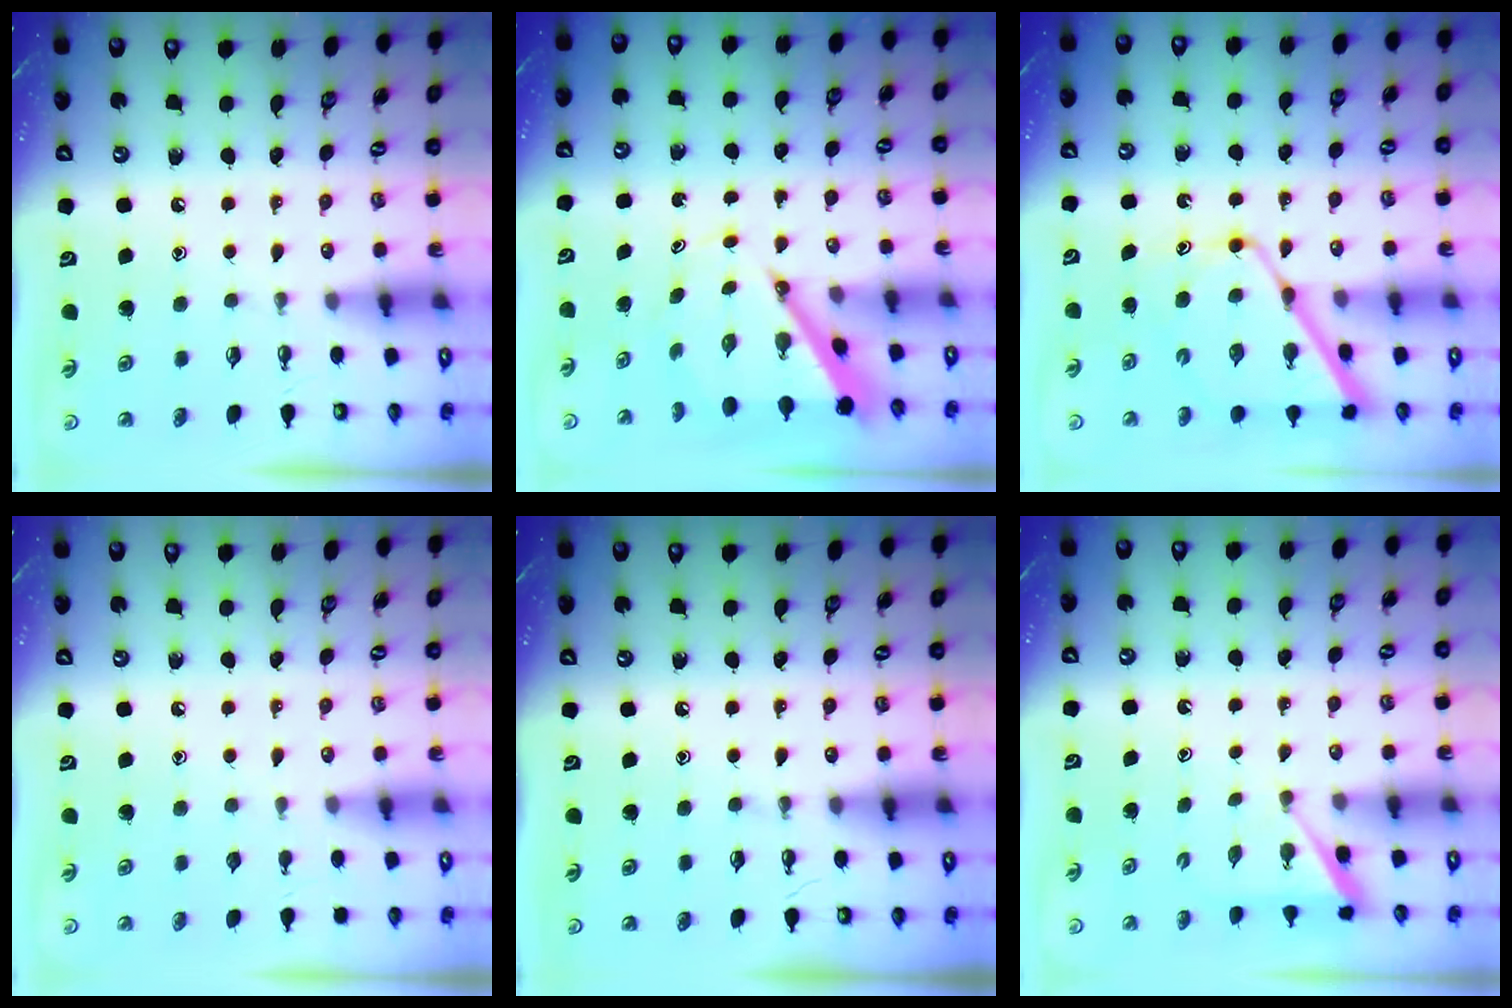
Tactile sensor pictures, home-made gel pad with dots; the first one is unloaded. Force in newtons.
{"total": 6.7, "press": 6.6, "slide": 0.5}
{"total": 12.9, "press": 12.9, "slide": 1.1}
{"total": 0.0}
{"total": 0.0}
{"total": 2.0, "press": 2.0, "slide": 0.3}